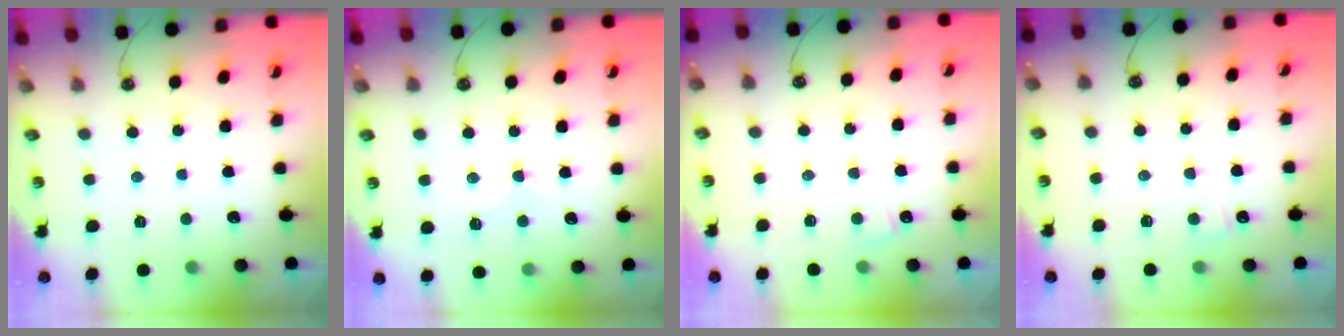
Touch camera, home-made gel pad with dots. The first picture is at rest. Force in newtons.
{"total": 1.3, "press": 0.3, "slide": 1.3}
{"total": 0.5, "press": 0.1, "slide": 0.5}
{"total": 2.3, "press": 2.3, "slide": 0.5}